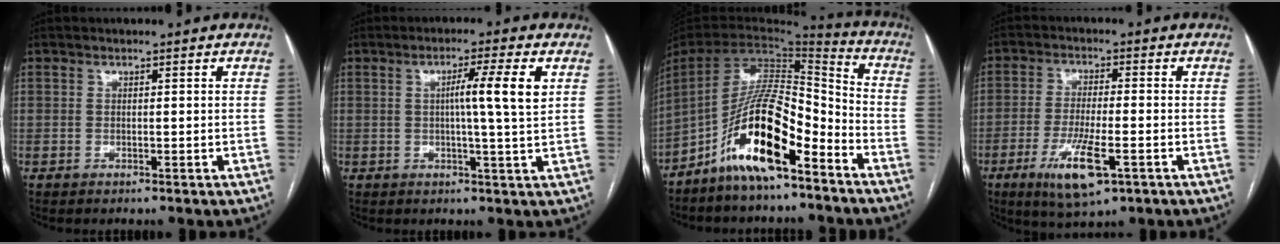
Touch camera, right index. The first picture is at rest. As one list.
[{"total": 6.4, "force": [1.4, -0.9, 6.2], "torque": [-0.099, 0.002, 0.021]}, {"total": 15.3, "force": [-9.2, 3.7, 11.7], "torque": [-0.219, 0.017, -0.163]}, {"total": 9.3, "force": [-4.2, 1.9, 8.1], "torque": [-0.153, -0.020, -0.067]}]